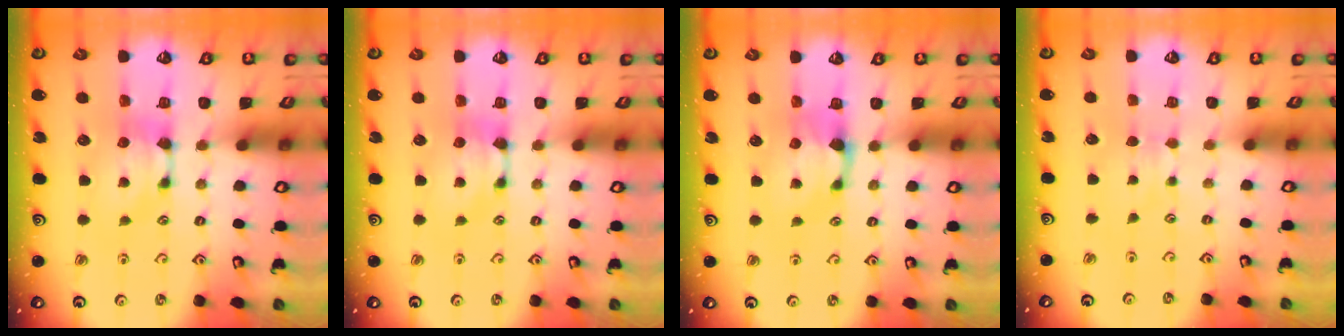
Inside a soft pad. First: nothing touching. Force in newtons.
{"total": 0.0}
{"total": 1.6, "press": 1.2, "slide": 1.0}
{"total": 2.3, "press": 2.2, "slide": 0.3}